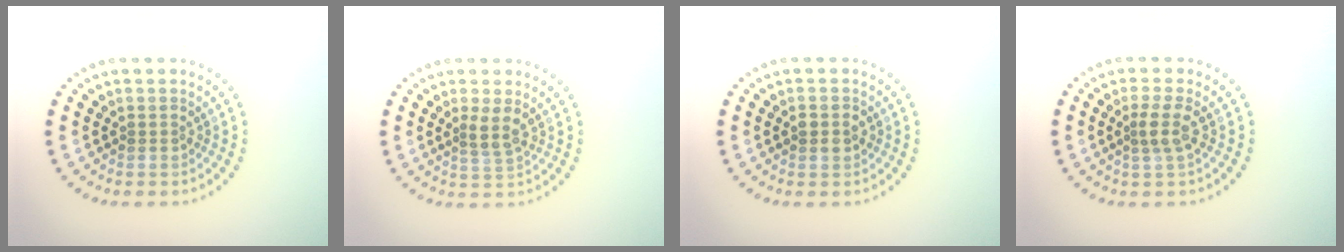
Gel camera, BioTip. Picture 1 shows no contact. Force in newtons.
{"total": 1.9, "press": 1.5, "slide": 1.2}
{"total": 1.8, "press": 1.8, "slide": 0.0}
{"total": 2.0, "press": 1.6, "slide": 1.2}